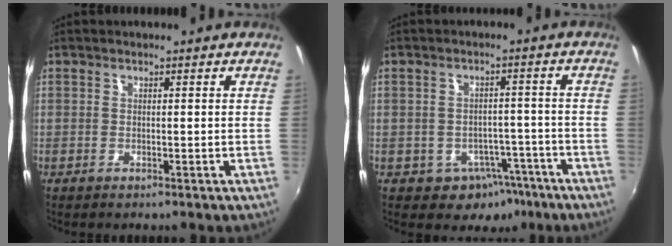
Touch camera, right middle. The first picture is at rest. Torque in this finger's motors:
{"motor_torque": [0.39, -0.57, 0.09, 0.03]}